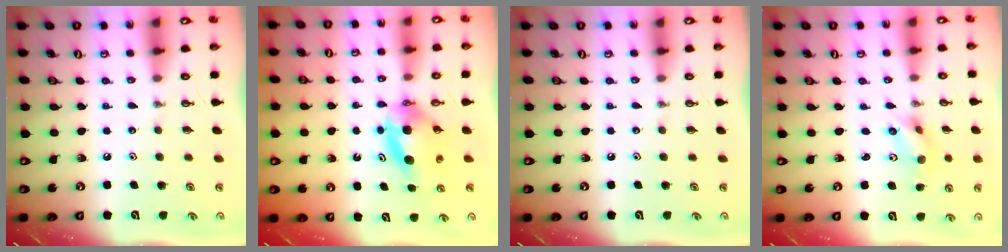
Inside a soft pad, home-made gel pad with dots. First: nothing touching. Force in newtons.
{"total": 6.0, "press": 5.9, "slide": 1.0}
{"total": 0.0}
{"total": 6.3, "press": 2.7, "slide": 5.7}